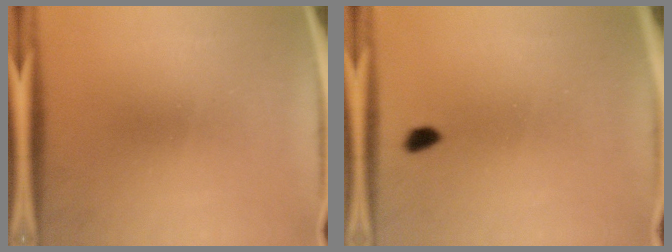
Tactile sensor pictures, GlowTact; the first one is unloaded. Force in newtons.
{"total": 1.7}